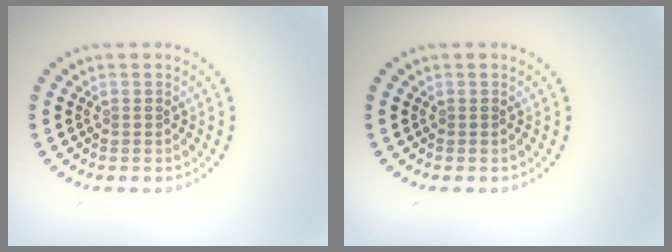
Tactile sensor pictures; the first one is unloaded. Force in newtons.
{"total": 0.0}